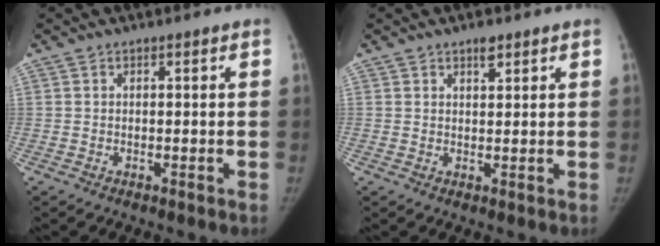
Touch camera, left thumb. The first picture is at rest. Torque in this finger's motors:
{"motor_torque": [0.45, 0.17, 0.72, -0.54, 0.06]}